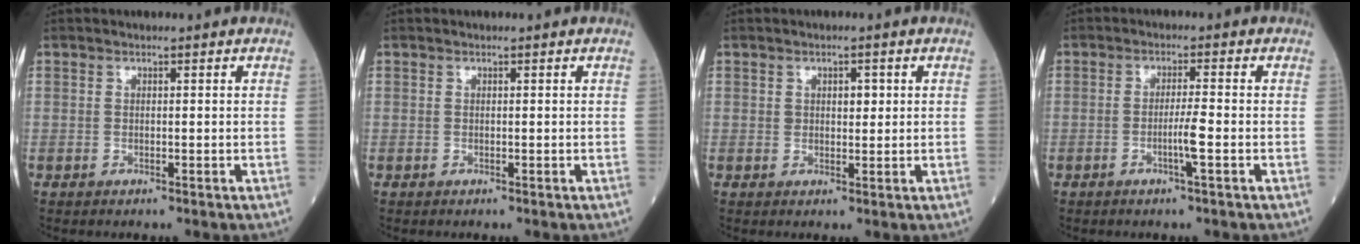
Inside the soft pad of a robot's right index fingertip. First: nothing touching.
{"total": 0.0}
{"total": 2.3, "force": [0.7, 1.3, 1.7], "torque": [-0.021, 0.002, 0.009]}
{"total": 3.4, "force": [-1.2, -0.4, 3.1], "torque": [-0.059, -0.003, -0.024]}